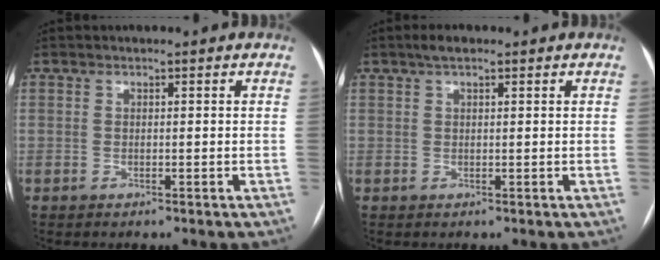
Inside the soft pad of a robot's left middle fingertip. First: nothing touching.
{"total": 2.3, "force": [1.5, 0.7, 1.6], "torque": [-0.031, 0.016, 0.025]}